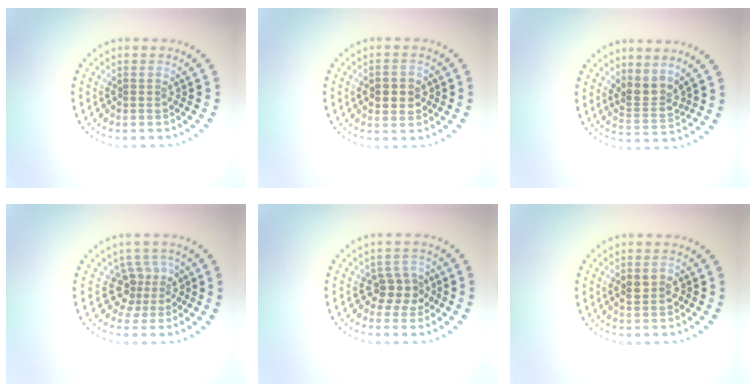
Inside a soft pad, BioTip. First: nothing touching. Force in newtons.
{"total": 2.7, "press": 2.6, "slide": 0.3}
{"total": 2.7, "press": 1.9, "slide": 1.9}
{"total": 3.1, "press": 2.2, "slide": 2.2}
{"total": 2.7, "press": 2.5, "slide": 0.9}
{"total": 2.1, "press": 2.1, "slide": 0.2}